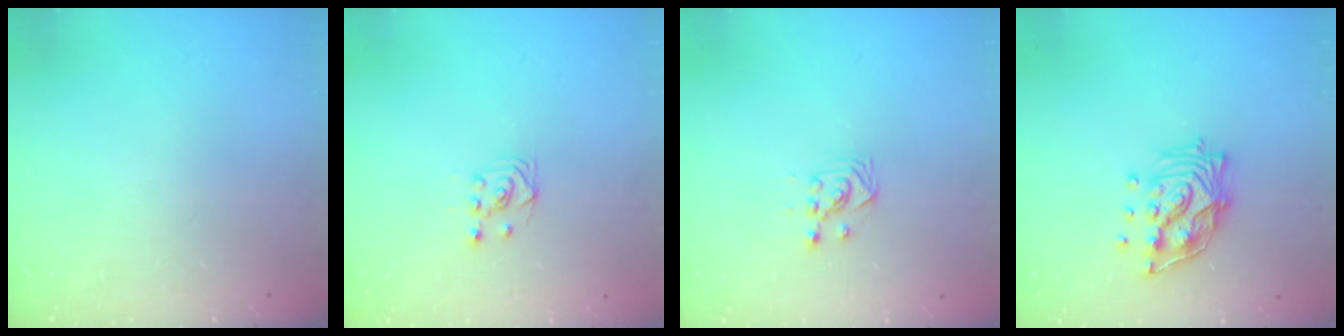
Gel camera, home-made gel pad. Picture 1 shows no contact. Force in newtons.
{"total": 2.5, "press": 2.2, "slide": 1.2}
{"total": 2.7, "press": 2.7, "slide": 0.3}
{"total": 13.9, "press": 13.8, "slide": 1.4}